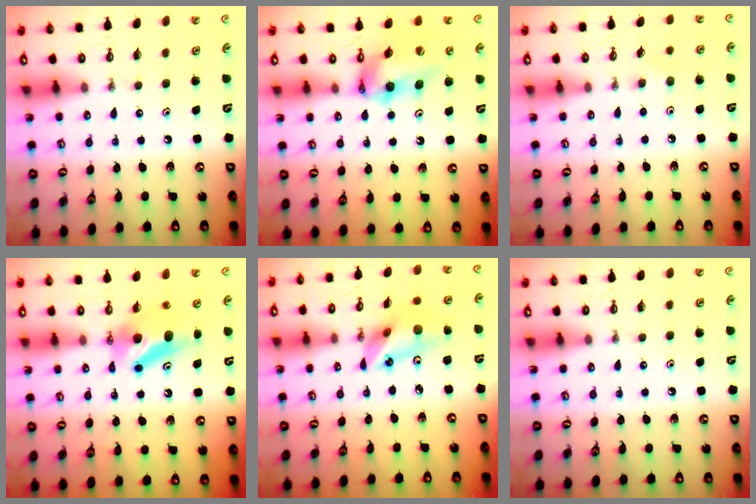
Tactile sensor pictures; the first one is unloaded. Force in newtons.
{"total": 10.8, "press": 10.7, "slide": 1.5}
{"total": 5.3, "press": 4.8, "slide": 2.4}
{"total": 9.6, "press": 5.7, "slide": 7.7}
{"total": 14.8, "press": 14.5, "slide": 3.1}
{"total": 0.0}